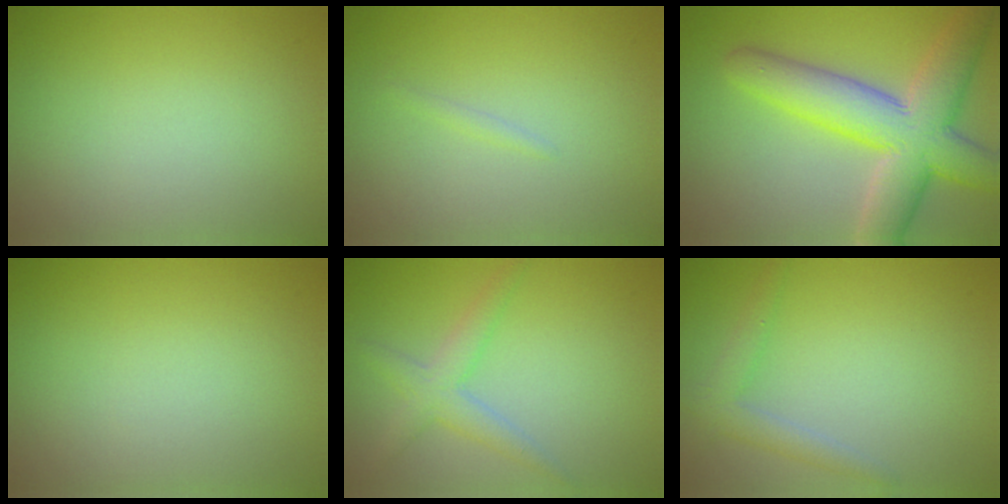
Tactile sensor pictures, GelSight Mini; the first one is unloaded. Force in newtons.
{"total": 0.6, "press": 0.6, "slide": 0.1}
{"total": 9.3, "press": 9.2, "slide": 0.6}
{"total": 0.0}
{"total": 2.7, "press": 2.7, "slide": 0.1}
{"total": 2.3, "press": 2.3, "slide": 0.1}